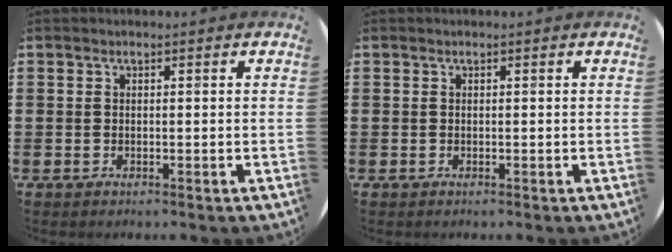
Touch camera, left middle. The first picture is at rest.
{"total": 0.0}